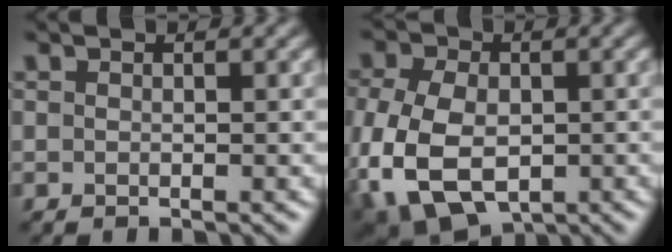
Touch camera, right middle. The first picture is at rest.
{"total": 10.1, "force": [-3.5, 6.4, 7.0], "torque": [-0.162, -0.030, -0.060]}